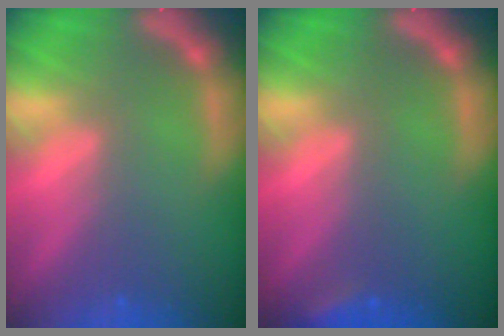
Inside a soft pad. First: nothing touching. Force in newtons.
{"total": 1.9}